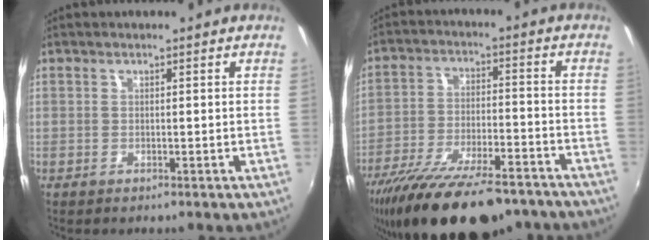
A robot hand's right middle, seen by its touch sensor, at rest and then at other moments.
{"total": 22.4, "force": [-17.5, 6.9, 12.2], "torque": [-0.228, -0.040, -0.266]}